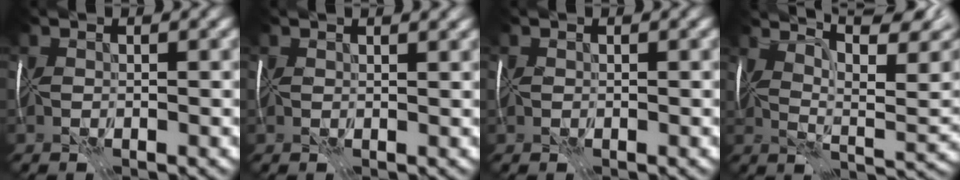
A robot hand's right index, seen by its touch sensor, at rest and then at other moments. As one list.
[{"total": 2.9, "force": [2.2, 1.1, 1.5], "torque": [-0.014, 0.014, 0.022]}, {"total": 0.8, "force": [0.1, 0.8, 0.2], "torque": [-0.003, 0.003, 0.002]}, {"total": 10.8, "force": [6.5, 2.9, 8.1], "torque": [-0.125, 0.027, 0.101]}]